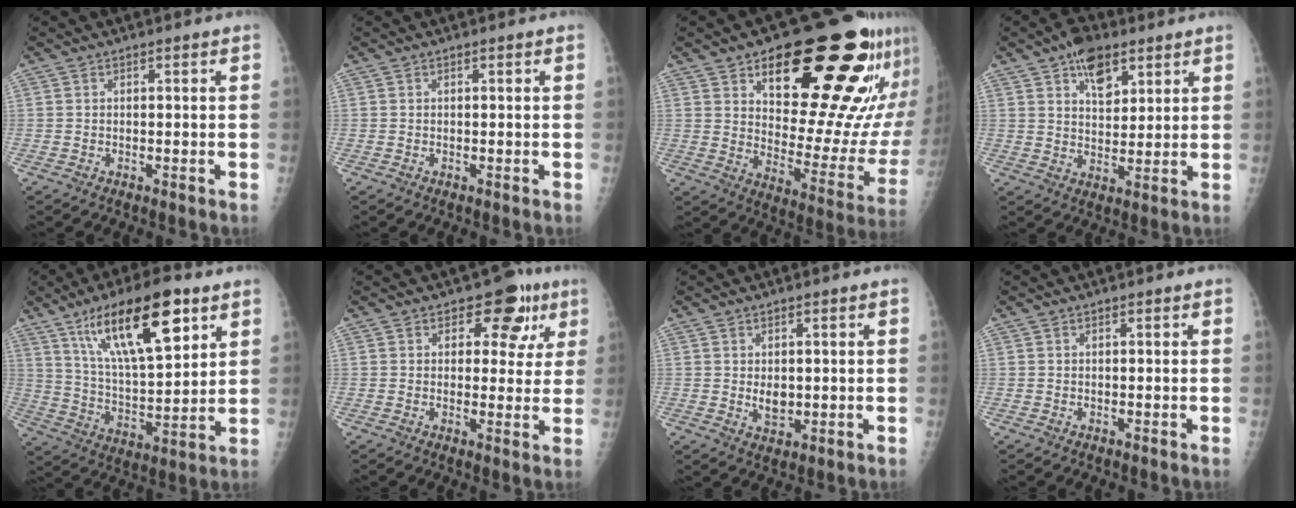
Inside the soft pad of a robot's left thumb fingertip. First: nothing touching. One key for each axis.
{"total": 0.0}
{"total": 27.6, "fx": 15.2, "fy": 11.2, "fz": 20.2, "tx": -0.228, "ty": -0.053, "tz": 0.227}
{"total": 8.6, "fx": 4.9, "fy": 4.7, "fz": 5.1, "tx": -0.056, "ty": -0.022, "tz": 0.078}
{"total": 20.0, "fx": 10.5, "fy": 6.9, "fz": 15.6, "tx": -0.229, "ty": -0.039, "tz": 0.187}
{"total": 8.8, "fx": 3.9, "fy": 5.7, "fz": 5.4, "tx": -0.012, "ty": -0.007, "tz": 0.041}
{"total": 3.5, "fx": 0.3, "fy": 2.4, "fz": 2.6, "tx": -0.029, "ty": -0.008, "tz": 0.011}
{"total": 0.0}